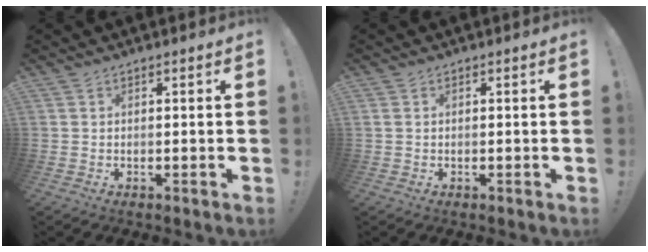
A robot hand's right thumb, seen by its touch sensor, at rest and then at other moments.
{"total": 0.6, "force": [0.2, 0.4, 0.3], "torque": [-0.011, 0.003, 0.006]}